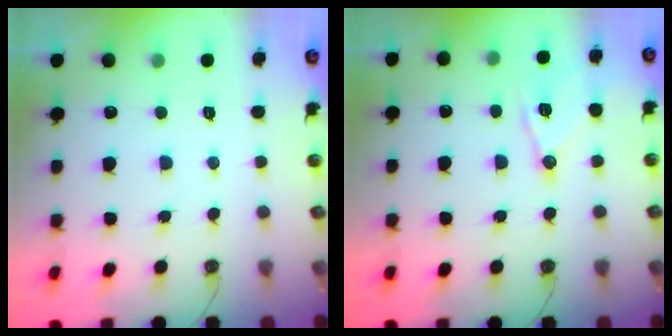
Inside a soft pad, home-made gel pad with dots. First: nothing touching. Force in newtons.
{"total": 11.7, "press": 11.7, "slide": 0.7}